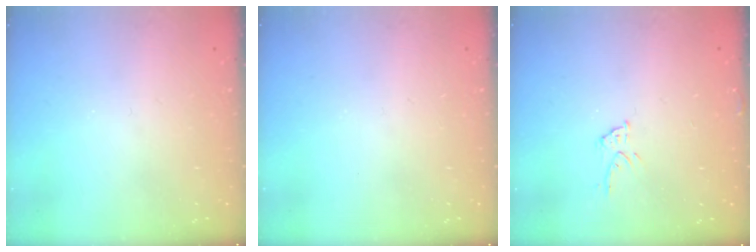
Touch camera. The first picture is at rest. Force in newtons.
{"total": 0.0}
{"total": 5.4, "press": 5.4, "slide": 0.3}